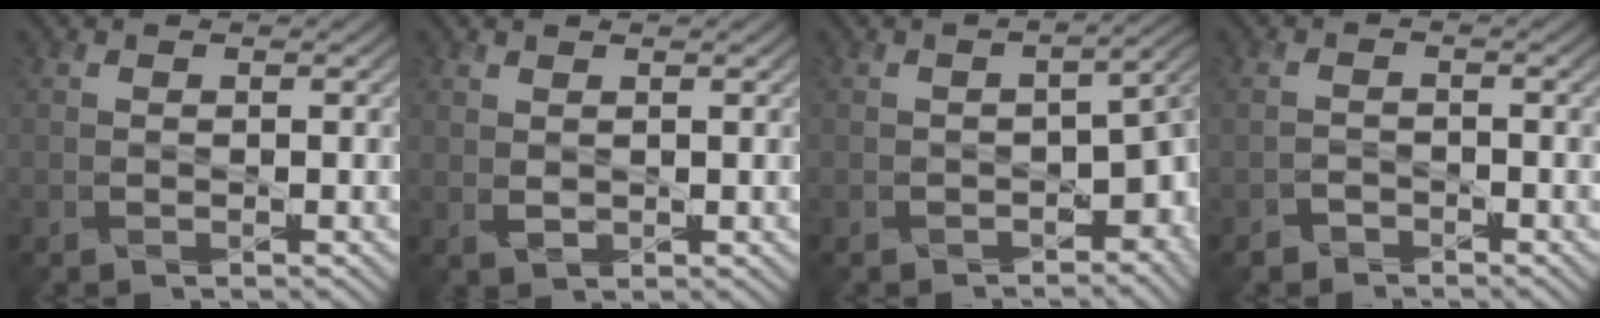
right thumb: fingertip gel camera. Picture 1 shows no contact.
{"total": 1.1, "force": [0.8, 0.5, 0.6], "torque": [-0.017, -0.004, 0.022]}
{"total": 7.8, "force": [-2.9, 4.3, 5.9], "torque": [-0.080, -0.031, -0.033]}
{"total": 1.9, "force": [-1.7, 0.8, 0.1], "torque": [-0.001, -0.003, -0.036]}